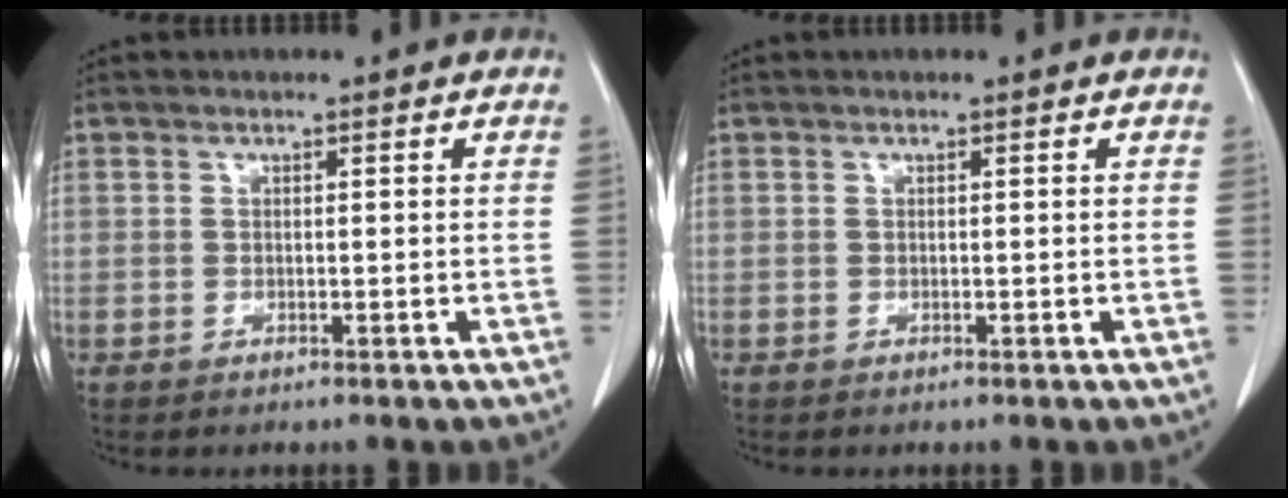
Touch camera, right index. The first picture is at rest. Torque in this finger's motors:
{"motor_torque": [0.00, 0.00, 0.00, 0.00]}